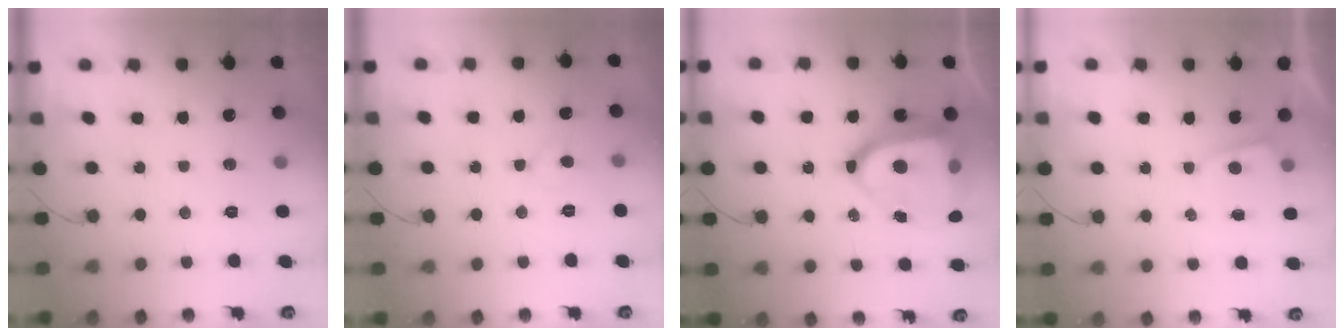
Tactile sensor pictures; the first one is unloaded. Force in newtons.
{"total": 3.6, "press": 3.6, "slide": 0.3}
{"total": 21.5, "press": 21.4, "slide": 1.6}
{"total": 1.6, "press": 1.5, "slide": 0.2}